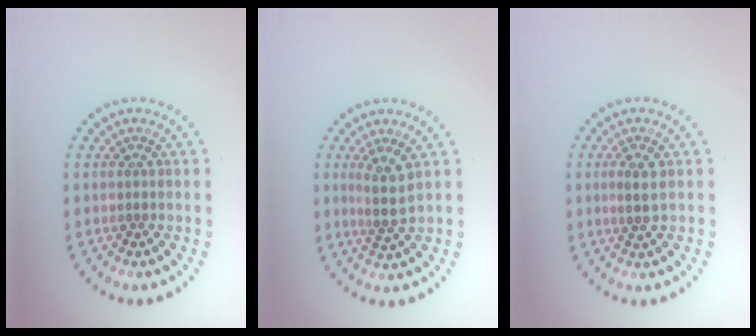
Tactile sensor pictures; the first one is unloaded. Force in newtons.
{"total": 2.6, "press": 2.0, "slide": 1.7}
{"total": 1.8, "press": 1.6, "slide": 0.7}